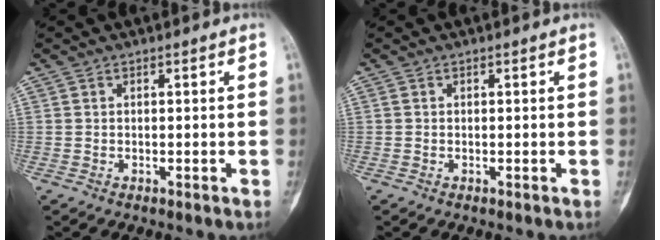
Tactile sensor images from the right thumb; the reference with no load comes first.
{"total": 0.0}